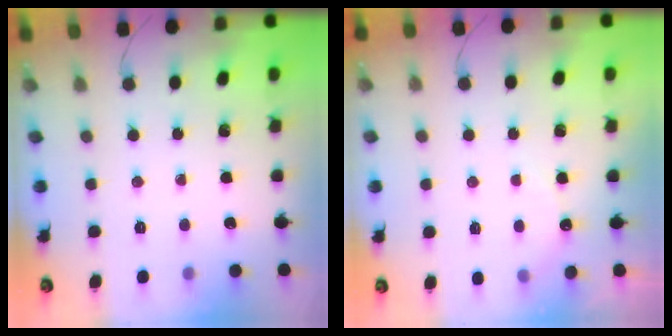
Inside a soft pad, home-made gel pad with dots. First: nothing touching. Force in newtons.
{"total": 5.4, "press": 5.3, "slide": 1.0}